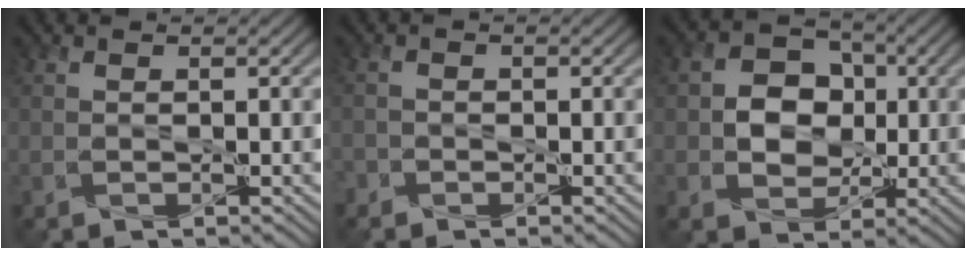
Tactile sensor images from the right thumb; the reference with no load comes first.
{"total": 1.4, "force": [-1.0, 0.9, 0.0], "torque": [0.002, -0.002, -0.025]}
{"total": 7.0, "force": [0.0, 5.8, 3.9], "torque": [-0.079, 0.008, -0.017]}